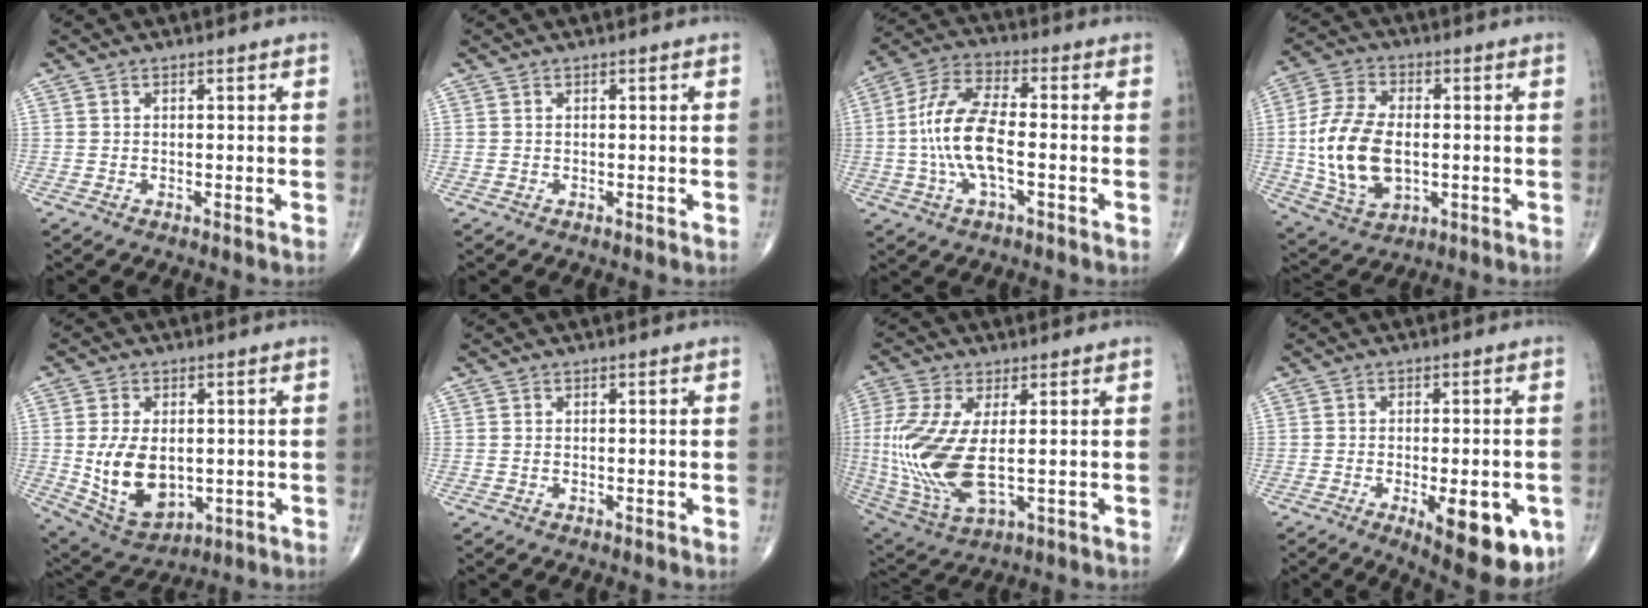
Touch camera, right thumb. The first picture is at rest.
{"total": 0.0}
{"total": 12.4, "force": [-1.7, 4.8, 11.3], "torque": [-0.242, 0.029, -0.036]}
{"total": 15.5, "force": [-0.9, 9.1, 12.4], "torque": [-0.245, 0.000, -0.010]}
{"total": 12.3, "force": [-0.6, 7.7, 9.5], "torque": [-0.154, -0.008, 0.014]}
{"total": 0.0}
{"total": 16.0, "force": [-0.1, 6.7, 14.5], "torque": [-0.343, -0.019, 0.011]}
{"total": 13.4, "force": [-4.8, 5.0, 11.5], "torque": [-0.123, -0.004, -0.050]}